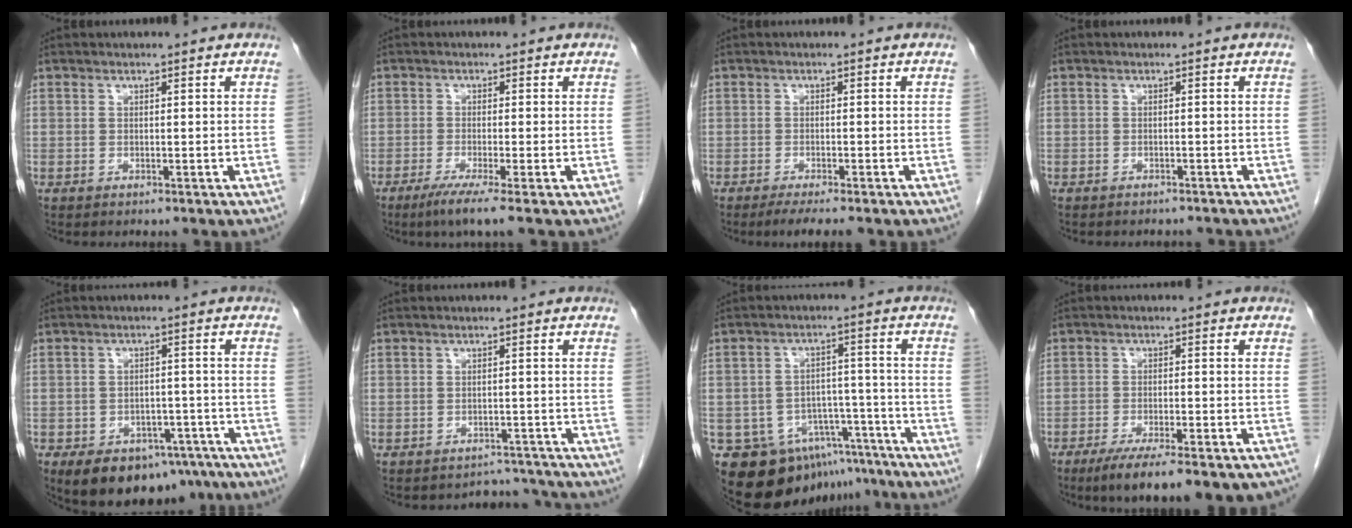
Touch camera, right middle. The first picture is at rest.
{"total": 4.6, "force": [-3.0, -0.8, 3.4], "torque": [-0.060, -0.015, -0.058]}
{"total": 4.0, "force": [-3.2, 0.1, 2.5], "torque": [-0.035, -0.007, -0.048]}
{"total": 4.0, "force": [-3.7, 1.3, 0.8], "torque": [-0.009, 0.000, -0.044]}
{"total": 13.3, "force": [-8.8, 7.8, 6.2], "torque": [-0.090, 0.013, -0.118]}
{"total": 4.2, "force": [-3.8, 1.2, -1.2], "torque": [0.019, 0.020, -0.046]}
{"total": 14.2, "force": [-10.3, 9.1, 3.7], "torque": [-0.052, 0.049, -0.132]}
{"total": 14.9, "force": [-11.9, 2.9, 8.6], "torque": [-0.091, -0.009, -0.165]}